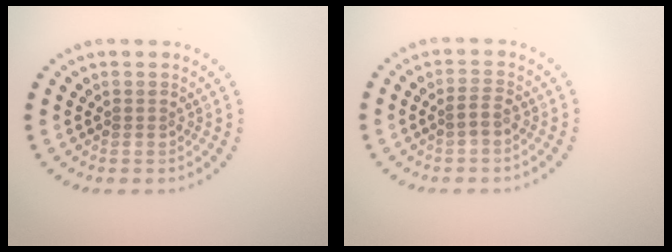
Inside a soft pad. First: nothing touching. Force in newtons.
{"total": 0.8, "press": 0.6, "slide": 0.6}